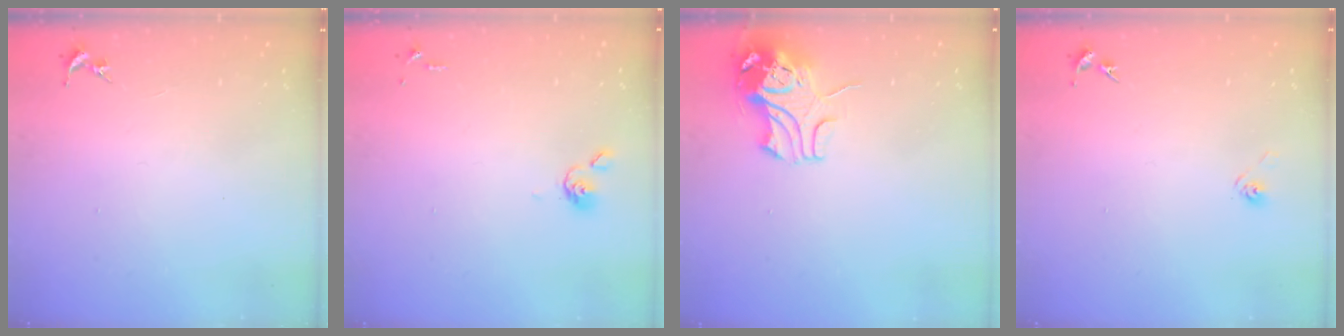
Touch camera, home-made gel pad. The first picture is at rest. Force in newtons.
{"total": 3.8, "press": 3.7, "slide": 0.8}
{"total": 9.8, "press": 9.7, "slide": 1.4}
{"total": 2.9, "press": 2.6, "slide": 1.4}